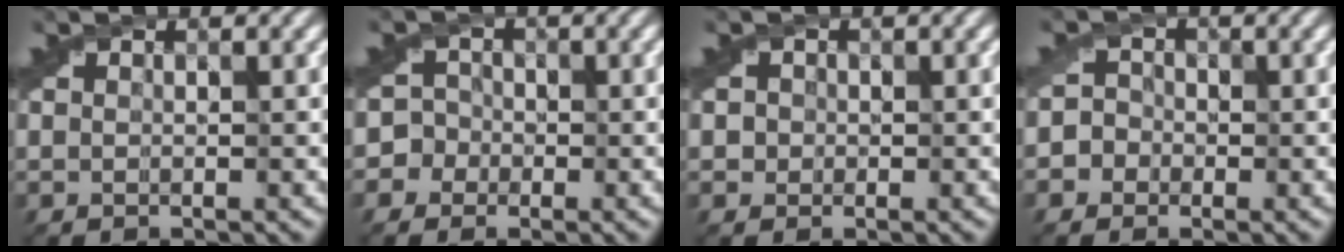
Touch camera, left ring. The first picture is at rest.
{"total": 4.5, "force": [-0.9, 4.3, 1.3], "torque": [0.007, 0.026, -0.059]}
{"total": 1.7, "force": [0.0, 1.6, 0.7], "torque": [-0.015, 0.001, 0.000]}
{"total": 3.3, "force": [-0.7, 3.1, 0.9], "torque": [0.016, 0.021, -0.048]}